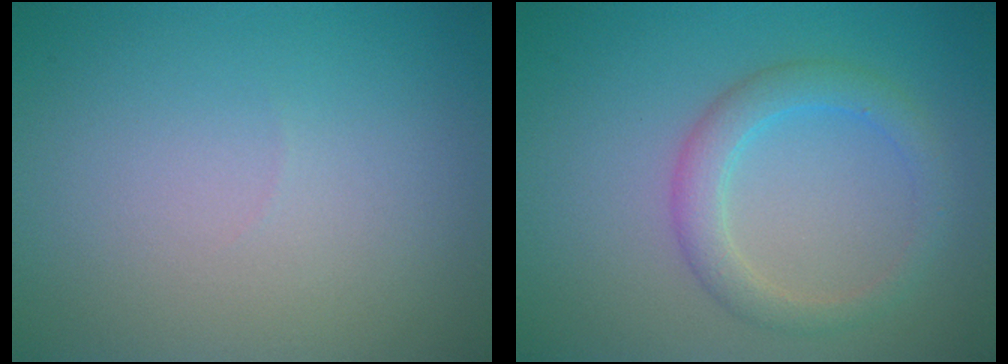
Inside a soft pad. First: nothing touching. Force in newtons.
{"total": 2.9, "press": 2.9, "slide": 0.1}